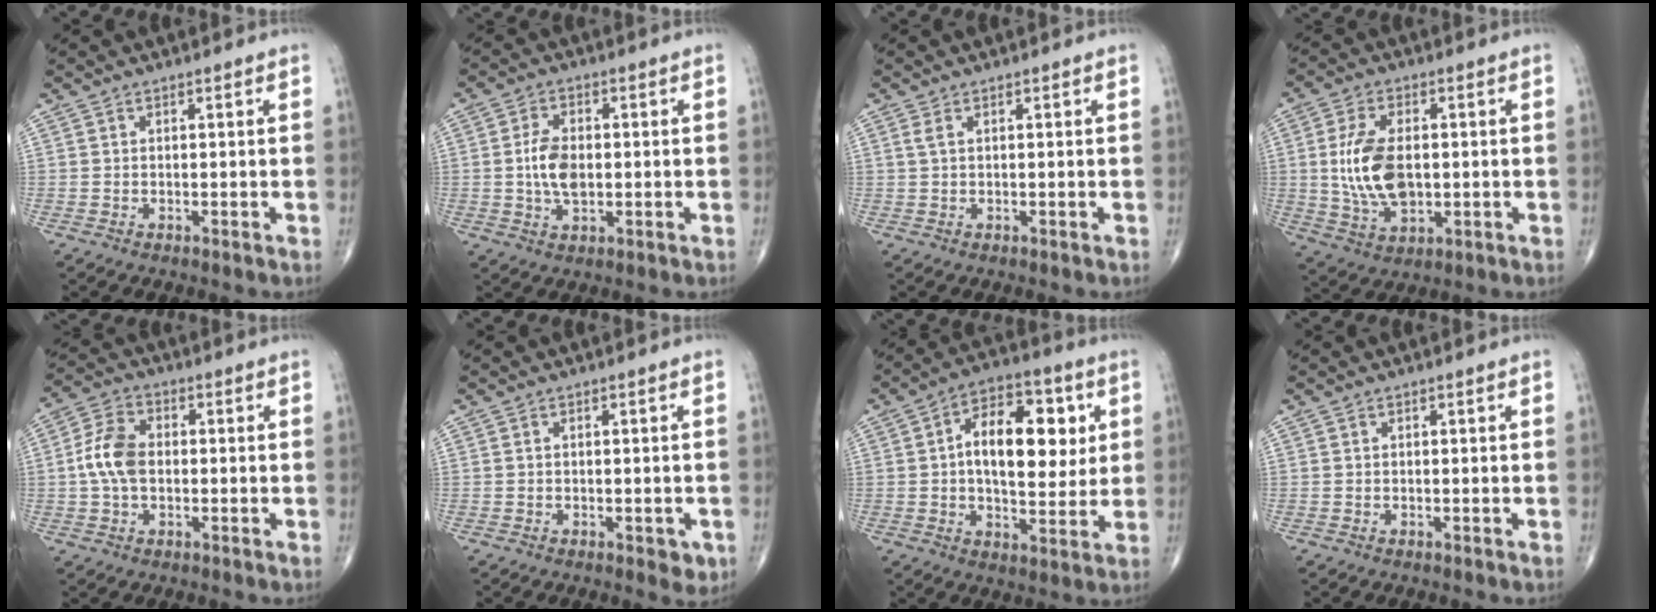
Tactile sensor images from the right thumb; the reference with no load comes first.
{"total": 6.6, "force": [-0.1, 3.9, 5.4], "torque": [-0.099, 0.001, -0.003]}
{"total": 1.1, "force": [0.4, 0.4, 0.9], "torque": [-0.026, 0.009, 0.012]}
{"total": 12.0, "force": [0.4, 6.8, 9.8], "torque": [-0.187, -0.005, 0.015]}
{"total": 8.0, "force": [-0.1, 5.2, 6.1], "torque": [-0.122, 0.019, -0.010]}
{"total": 2.8, "force": [-1.0, 1.4, 2.3], "torque": [-0.017, -0.002, -0.009]}
{"total": 16.3, "force": [2.9, 8.8, 13.4], "torque": [-0.167, 0.006, 0.040]}
{"total": 0.0}